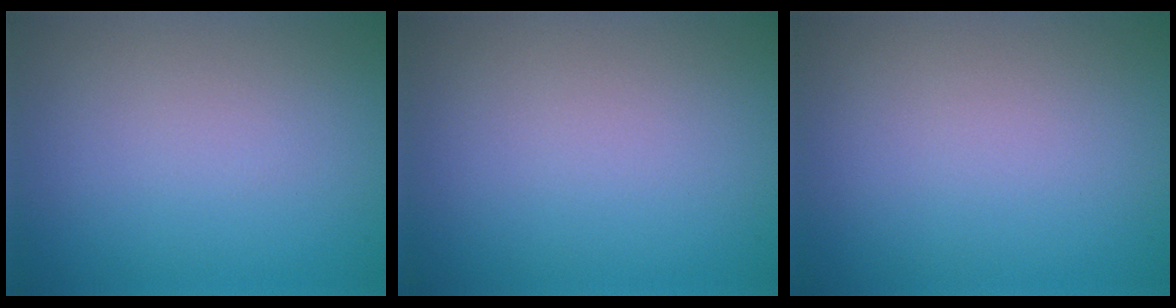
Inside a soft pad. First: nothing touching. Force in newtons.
{"total": 0.0}
{"total": 0.0}